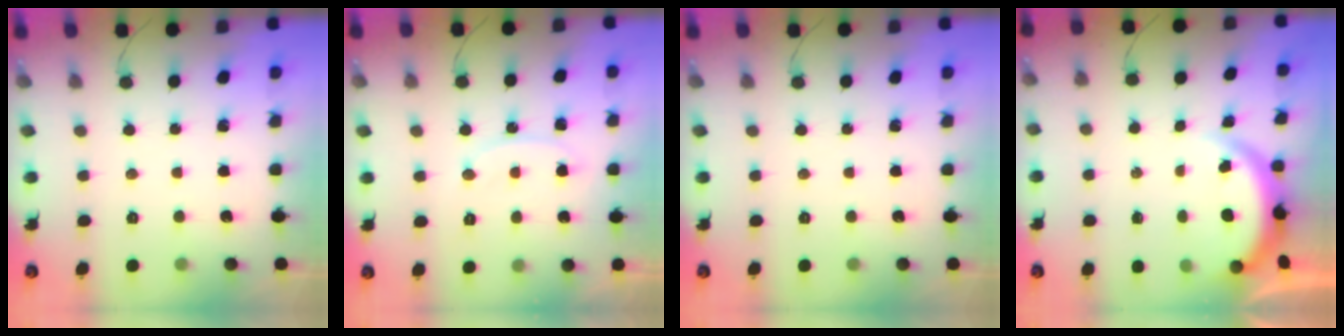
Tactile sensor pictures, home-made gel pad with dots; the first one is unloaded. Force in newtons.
{"total": 9.1, "press": 9.1, "slide": 0.1}
{"total": 0.0}
{"total": 3.7, "press": 3.6, "slide": 0.6}